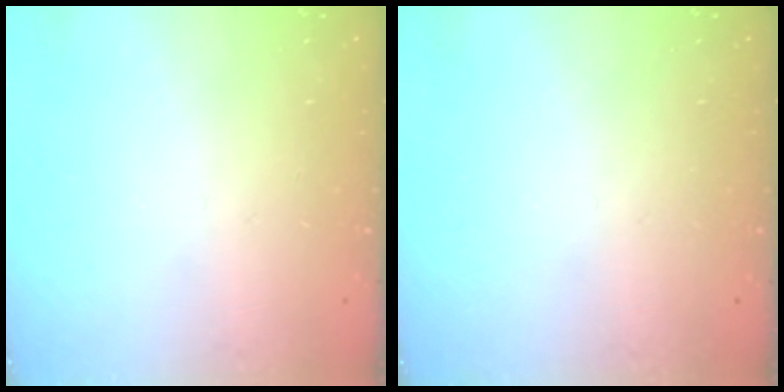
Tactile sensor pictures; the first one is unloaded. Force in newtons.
{"total": 0.0}